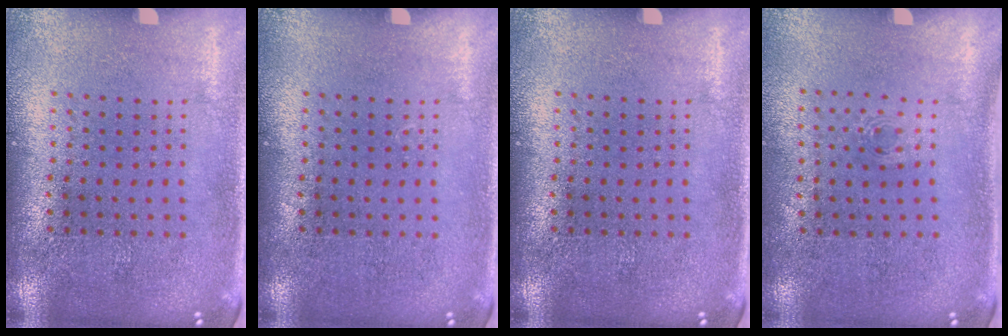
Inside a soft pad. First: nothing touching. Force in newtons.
{"total": 0.0}
{"total": 0.0}
{"total": 0.6, "press": 0.3, "slide": 0.5}